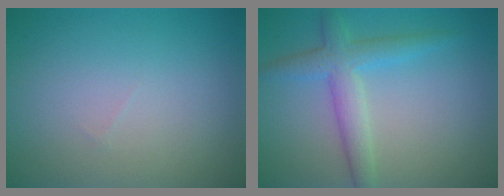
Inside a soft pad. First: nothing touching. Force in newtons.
{"total": 3.6, "press": 3.6, "slide": 0.1}